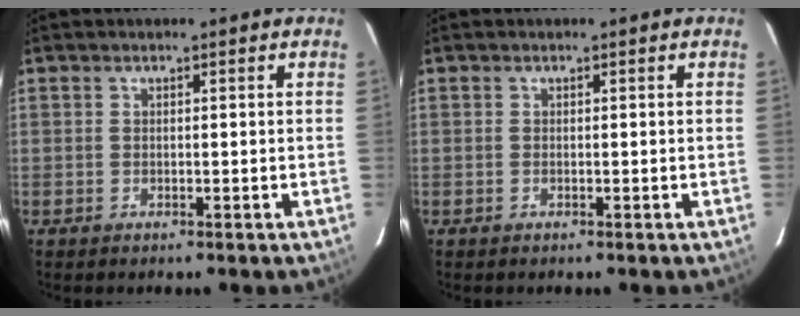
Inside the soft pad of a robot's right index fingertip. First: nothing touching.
{"total": 0.0}